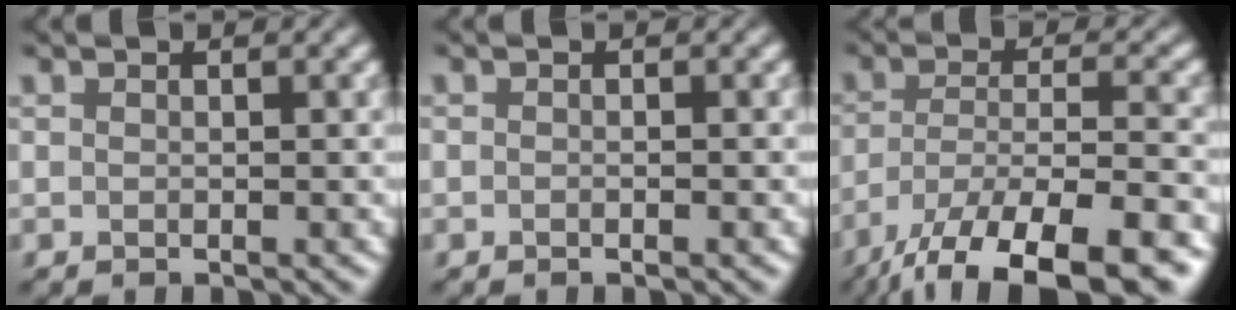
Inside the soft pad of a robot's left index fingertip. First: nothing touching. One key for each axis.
{"total": 0.5, "fx": -0.5, "fy": 0.0, "fz": 0.2, "tx": -0.003, "ty": 0.002, "tz": -0.010}
{"total": 14.0, "fx": -9.9, "fy": 3.8, "fz": 9.1, "tx": -0.166, "ty": -0.036, "tz": -0.152}